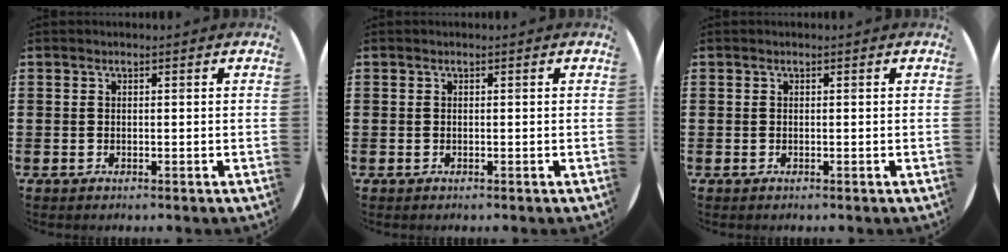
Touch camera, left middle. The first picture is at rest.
{"total": 0.0}
{"total": 0.0}